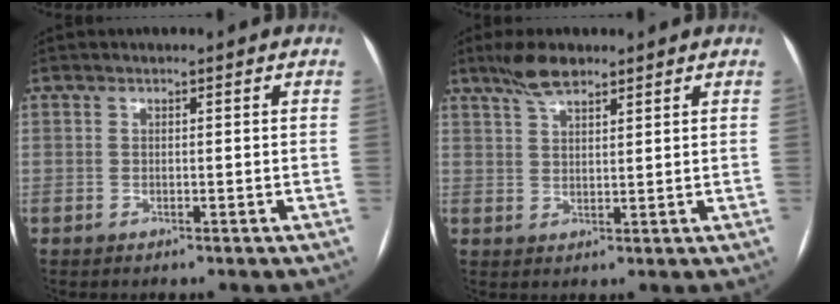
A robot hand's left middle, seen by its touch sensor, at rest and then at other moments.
{"total": 5.0, "force": [3.9, 1.1, 2.8], "torque": [-0.064, 0.008, 0.075]}